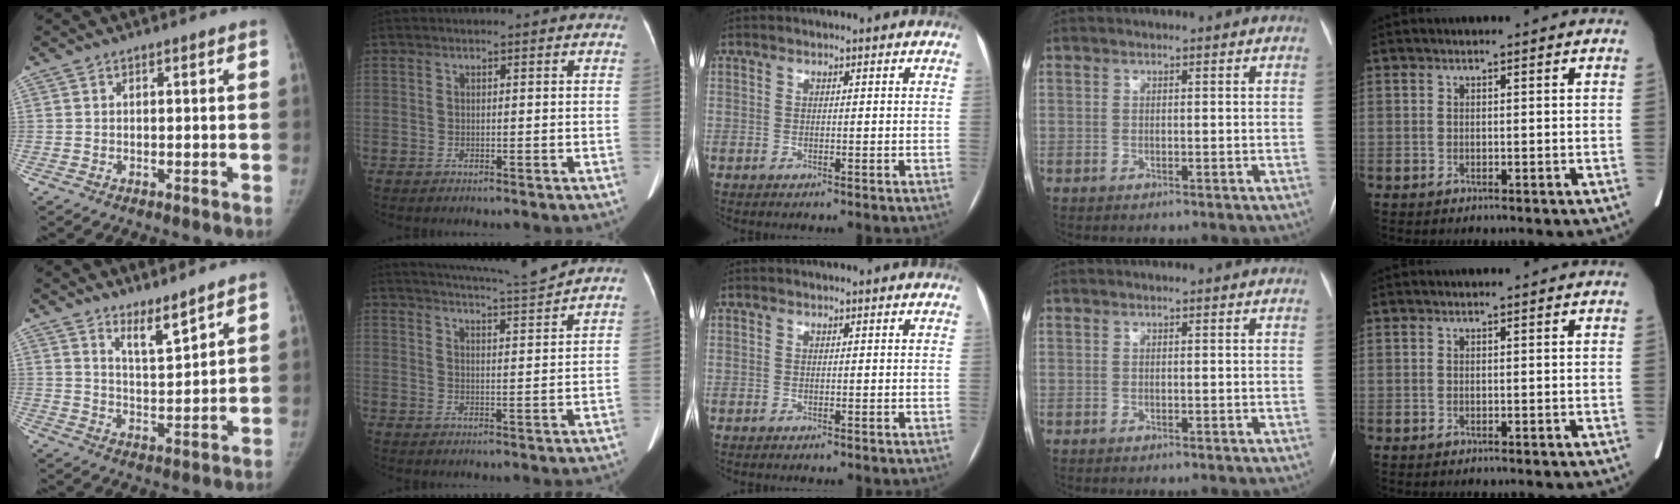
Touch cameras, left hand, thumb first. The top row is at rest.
{"thumb": {"total": 5.3, "force": [4.4, 0.8, 2.9], "torque": [-0.041, -0.048, 0.083]}, "index": {"total": 8.8, "force": [8.4, -1.8, 2.1], "torque": [-0.042, -0.013, 0.125]}}